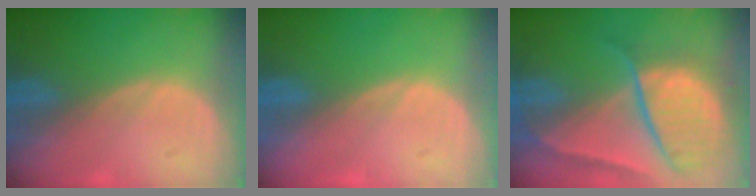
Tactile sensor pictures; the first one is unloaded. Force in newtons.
{"total": 0.0}
{"total": 10.7, "press": 9.0, "slide": 5.8}